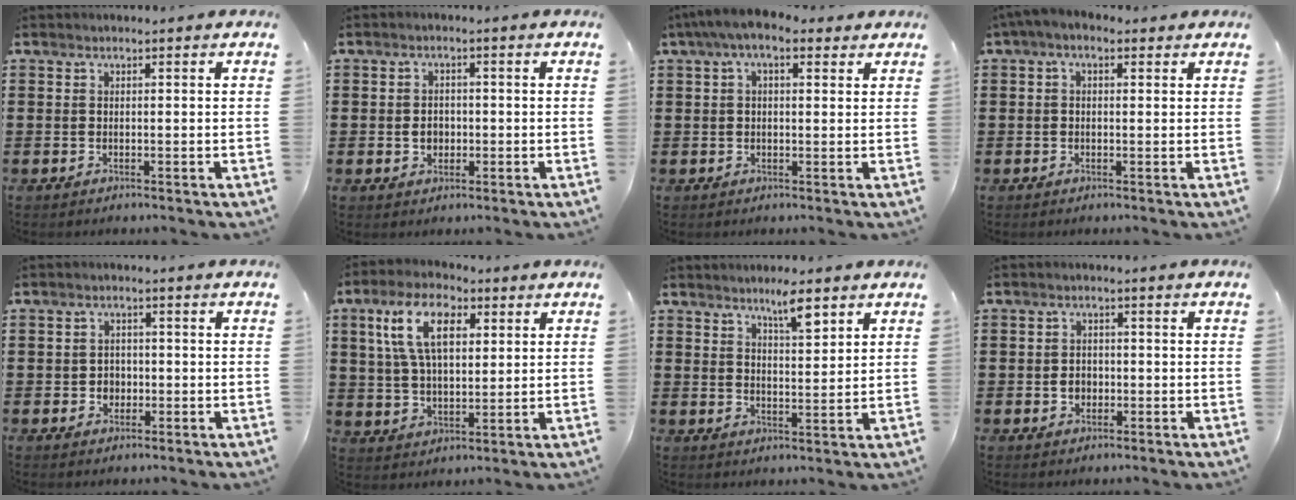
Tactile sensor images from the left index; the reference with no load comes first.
{"total": 2.5, "force": [-0.5, 2.0, 1.4], "torque": [-0.024, 0.001, -0.013]}
{"total": 5.5, "force": [2.8, 2.2, 4.2], "torque": [-0.088, 0.009, 0.047]}
{"total": 2.1, "force": [0.0, 1.2, 1.8], "torque": [-0.035, 0.007, -0.002]}
{"total": 2.1, "force": [-0.5, 1.9, 0.7], "torque": [-0.020, 0.004, -0.014]}
{"total": 10.9, "force": [4.4, 5.4, 8.4], "torque": [-0.183, 0.018, 0.079]}
{"total": 5.3, "force": [4.0, 1.0, 3.3], "torque": [-0.049, -0.010, 0.063]}
{"total": 2.3, "force": [-0.6, 1.9, 1.1], "torque": [-0.026, 0.005, -0.014]}